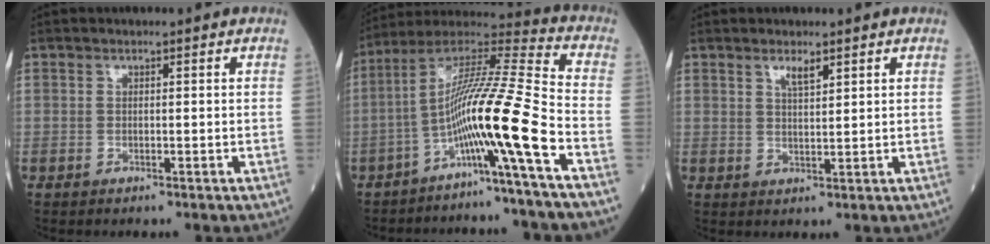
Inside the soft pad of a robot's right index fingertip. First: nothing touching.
{"total": 14.7, "force": [-5.8, -2.2, 13.4], "torque": [-0.248, 0.007, -0.115]}
{"total": 2.4, "force": [1.7, 0.4, 1.7], "torque": [-0.034, -0.001, 0.032]}